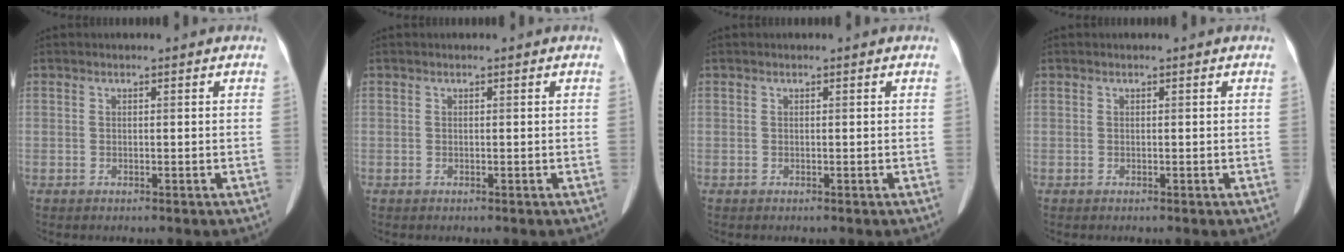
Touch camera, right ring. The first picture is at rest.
{"total": 0.0}
{"total": 0.0}
{"total": 0.0}